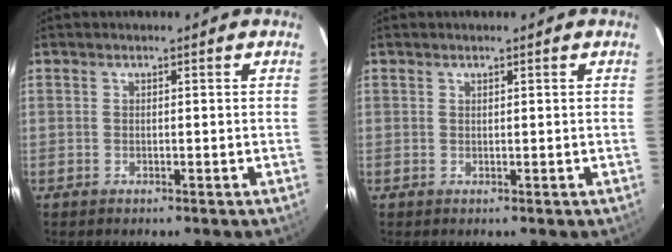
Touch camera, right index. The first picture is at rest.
{"total": 0.0}